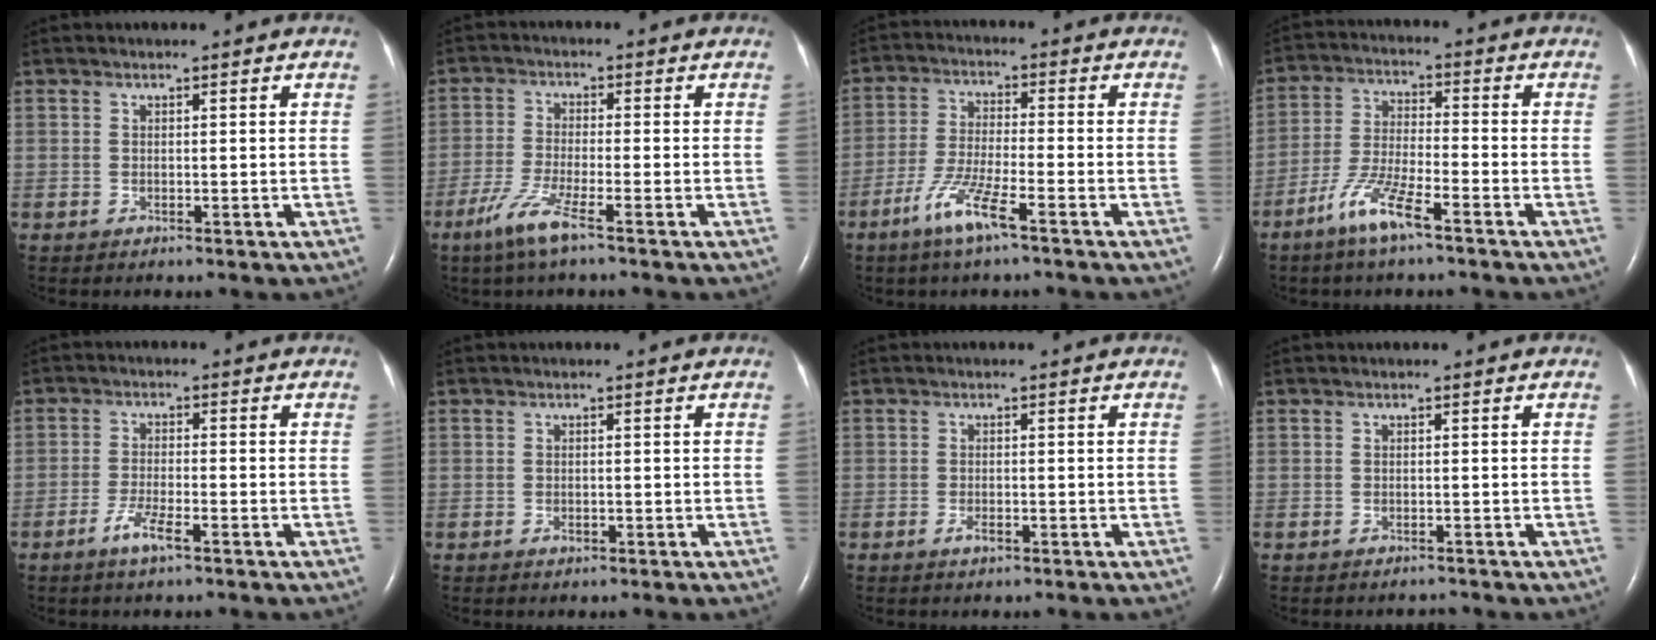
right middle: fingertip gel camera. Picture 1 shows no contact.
{"total": 5.7, "force": [-3.7, 0.1, 4.4], "torque": [-0.095, -0.013, -0.078]}
{"total": 7.3, "force": [-4.4, 0.3, 5.8], "torque": [-0.120, -0.011, -0.089]}
{"total": 7.8, "force": [-5.1, 0.8, 5.9], "torque": [-0.123, -0.009, -0.104]}
{"total": 3.9, "force": [-2.4, 0.4, 3.0], "torque": [-0.063, -0.004, -0.048]}
{"total": 0.7, "force": [-0.4, 0.4, 0.4], "torque": [-0.004, 0.001, -0.004]}
{"total": 1.2, "force": [-0.7, 0.4, 0.9], "torque": [-0.015, 0.000, -0.011]}
{"total": 0.8, "force": [-0.8, 0.3, 0.0], "torque": [-0.004, -0.001, -0.011]}